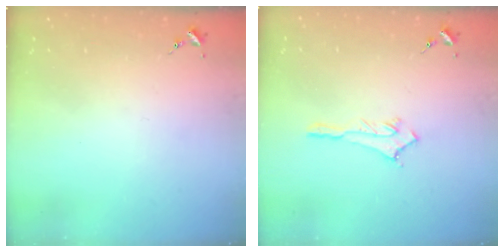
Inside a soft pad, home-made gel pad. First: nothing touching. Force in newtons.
{"total": 3.0, "press": 2.9, "slide": 0.3}